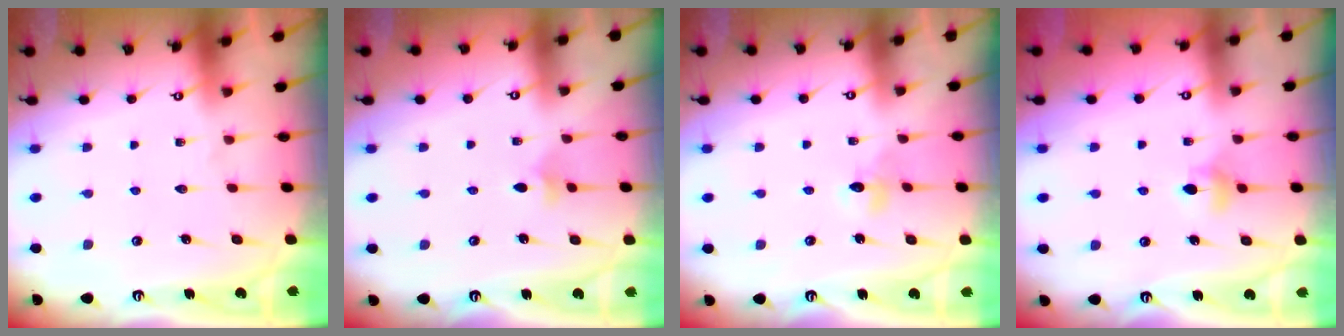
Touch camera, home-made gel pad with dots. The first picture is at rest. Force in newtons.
{"total": 3.9, "press": 3.8, "slide": 1.0}
{"total": 4.3, "press": 4.3, "slide": 0.7}
{"total": 4.5, "press": 4.4, "slide": 0.6}